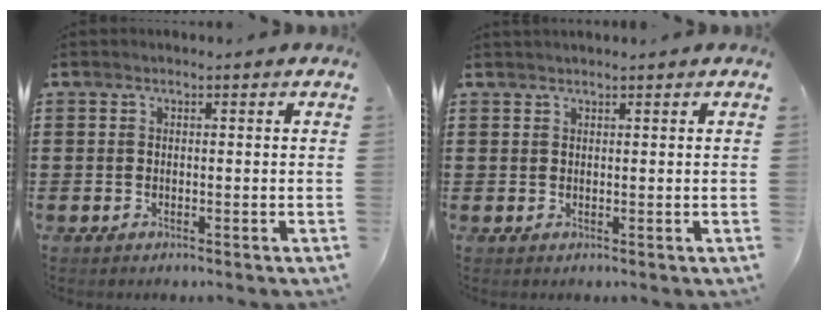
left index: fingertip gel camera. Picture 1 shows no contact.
{"total": 0.6, "force": [0.6, 0.0, 0.0], "torque": [-0.002, -0.001, 0.013]}